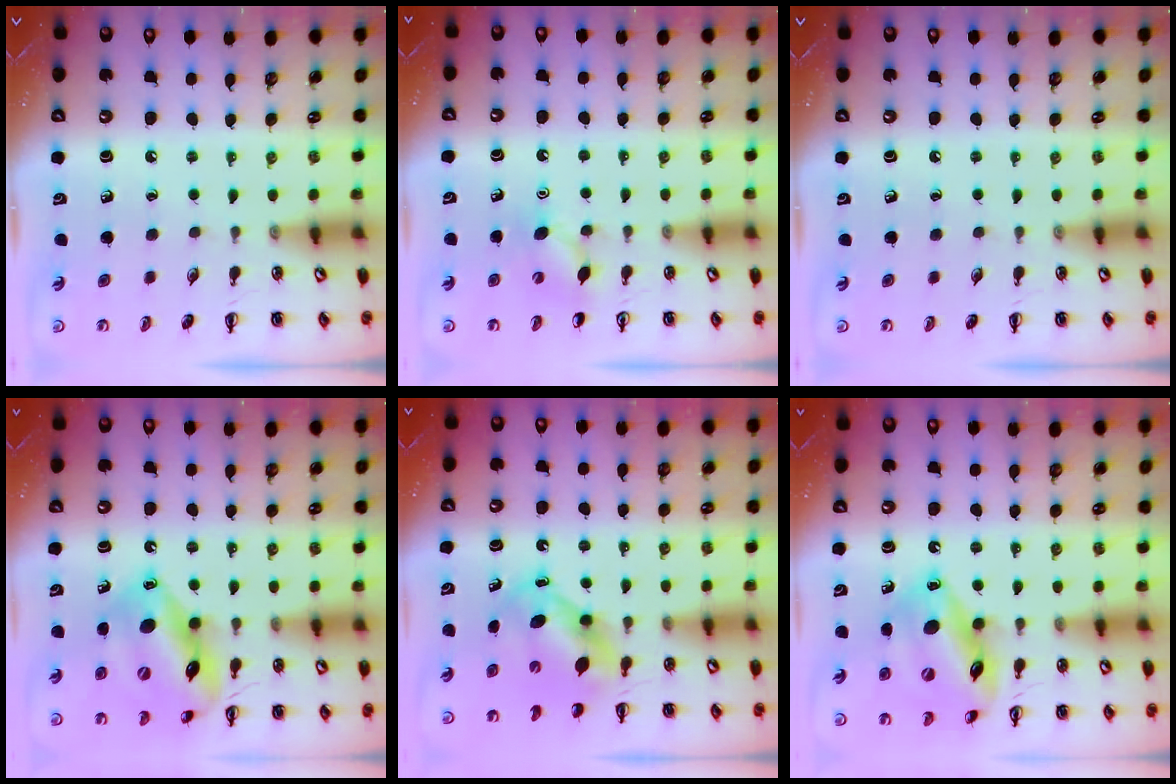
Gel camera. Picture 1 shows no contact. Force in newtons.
{"total": 6.7, "press": 6.4, "slide": 1.7}
{"total": 0.0}
{"total": 17.5, "press": 17.1, "slide": 3.6}
{"total": 5.7, "press": 5.6, "slide": 1.2}
{"total": 17.3, "press": 17.1, "slide": 2.7}